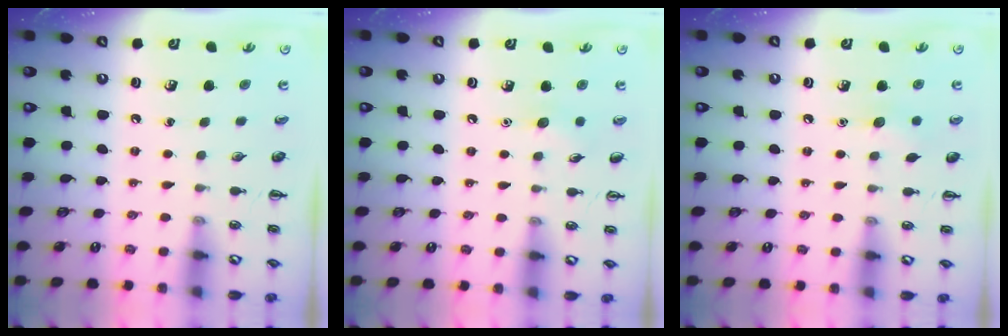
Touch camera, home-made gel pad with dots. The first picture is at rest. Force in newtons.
{"total": 5.6, "press": 5.4, "slide": 1.6}
{"total": 5.9, "press": 5.7, "slide": 1.4}